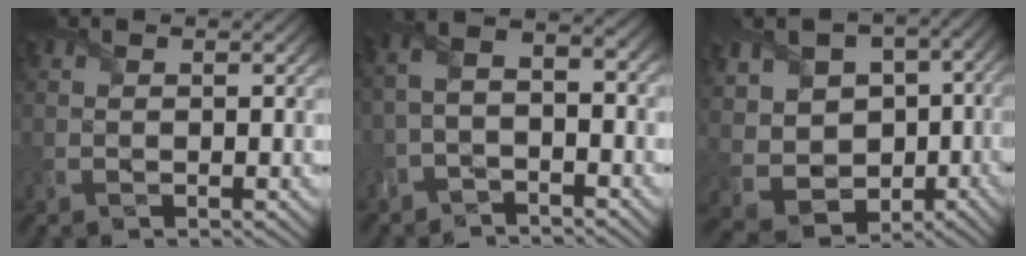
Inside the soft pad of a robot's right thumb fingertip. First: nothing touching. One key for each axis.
{"total": 4.8, "fx": -2.3, "fy": 1.7, "fz": 3.9, "tx": -0.090, "ty": 0.010, "tz": -0.058}
{"total": 9.6, "fx": -0.5, "fy": 8.4, "fz": 4.7, "tx": -0.133, "ty": -0.012, "tz": -0.011}